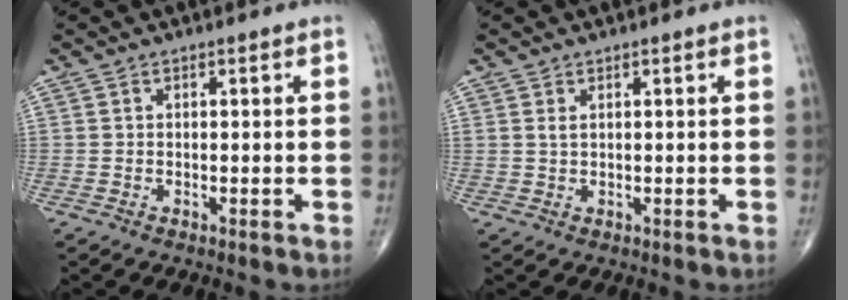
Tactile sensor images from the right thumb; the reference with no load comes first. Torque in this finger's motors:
{"motor_torque": [-0.50, 0.05, 0.05, -0.02, 0.01]}